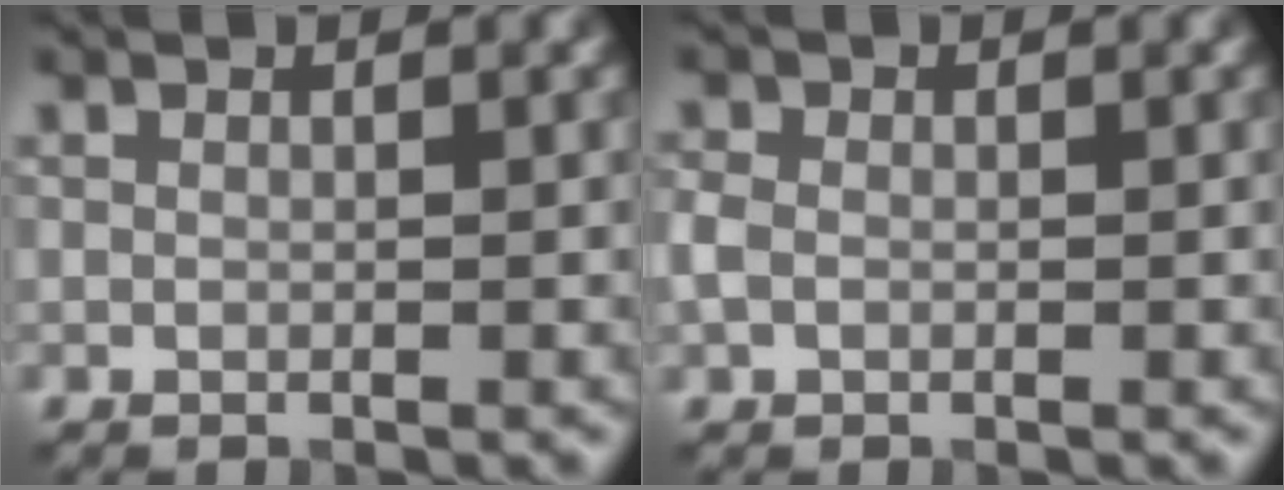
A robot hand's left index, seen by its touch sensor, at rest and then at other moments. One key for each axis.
{"total": 1.6, "fx": -0.3, "fy": 1.3, "fz": 0.9, "tx": -0.020, "ty": 0.003, "tz": -0.012}